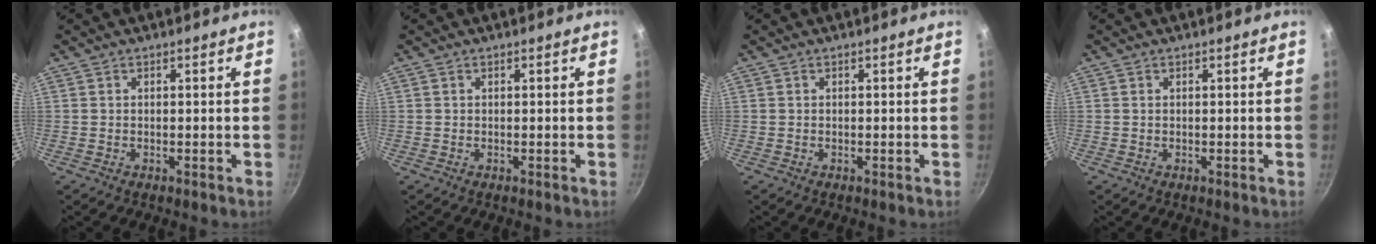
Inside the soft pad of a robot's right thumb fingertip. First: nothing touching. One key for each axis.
{"total": 0.0}
{"total": 0.0}
{"total": 0.0}